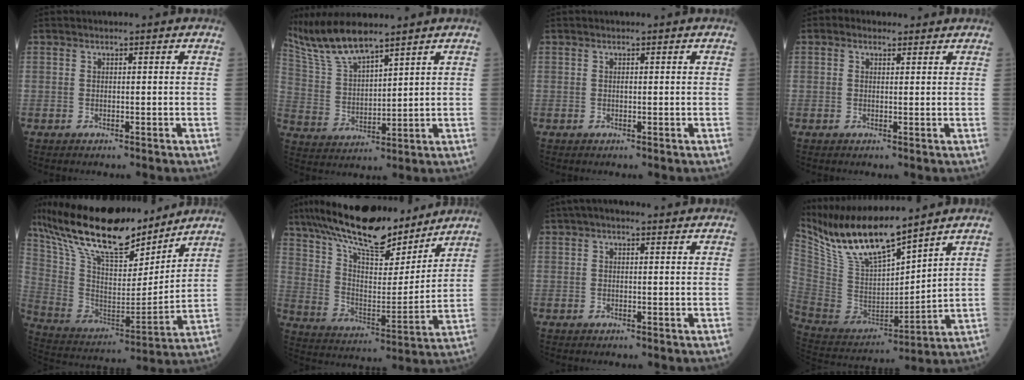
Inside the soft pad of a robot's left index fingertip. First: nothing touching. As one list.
[{"total": 9.1, "force": [7.9, 0.7, 4.3], "torque": [-0.104, 0.005, 0.164]}, {"total": 0.6, "force": [-0.6, 0.2, 0.1], "torque": [-0.003, -0.003, -0.014]}, {"total": 1.7, "force": [0.7, 1.4, 0.6], "torque": [-0.014, 0.016, 0.006]}, {"total": 23.0, "force": [18.2, 6.3, 12.6], "torque": [-0.234, 0.013, 0.318]}, {"total": 19.8, "force": [16.2, 5.4, 10.0], "torque": [-0.178, 0.011, 0.271]}, {"total": 2.5, "force": [1.4, 1.3, 1.7], "torque": [-0.028, 0.026, 0.016]}, {"total": 15.1, "force": [12.8, 2.0, 7.7], "torque": [-0.160, -0.005, 0.254]}]